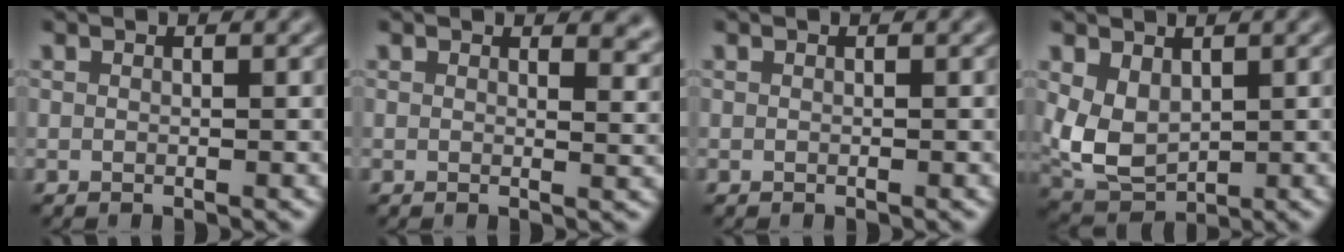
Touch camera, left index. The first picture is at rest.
{"total": 2.7, "force": [2.1, 1.0, 1.3], "torque": [-0.015, 0.000, 0.029]}
{"total": 0.0}
{"total": 4.5, "force": [0.8, 3.2, 3.1], "torque": [-0.082, -0.001, 0.024]}